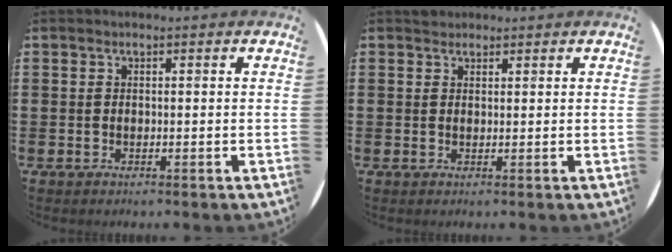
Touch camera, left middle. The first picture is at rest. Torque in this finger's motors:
{"motor_torque": [0.14, -0.05, -0.01, 0.01]}